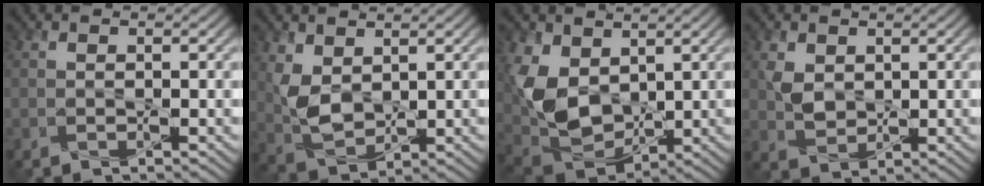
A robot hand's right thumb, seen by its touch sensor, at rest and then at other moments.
{"total": 5.3, "force": [1.9, 3.3, 3.6], "torque": [-0.091, -0.007, 0.042]}
{"total": 9.7, "force": [2.2, 6.7, 6.7], "torque": [-0.188, -0.007, 0.046]}
{"total": 3.2, "force": [1.0, 2.3, 1.8], "torque": [-0.049, -0.003, 0.022]}